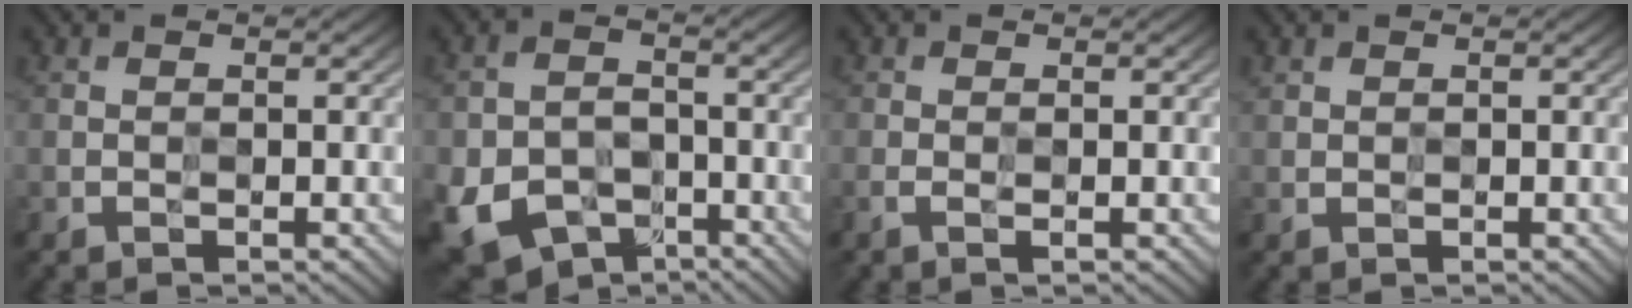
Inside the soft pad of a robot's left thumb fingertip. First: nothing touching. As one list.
[{"total": 10.5, "force": [-5.7, 7.2, 5.1], "torque": [-0.111, -0.031, -0.102]}, {"total": 1.0, "force": [-0.4, 0.2, 0.9], "torque": [-0.023, -0.003, -0.010]}, {"total": 0.7, "force": [0.5, 0.4, 0.2], "torque": [-0.004, -0.001, 0.015]}]